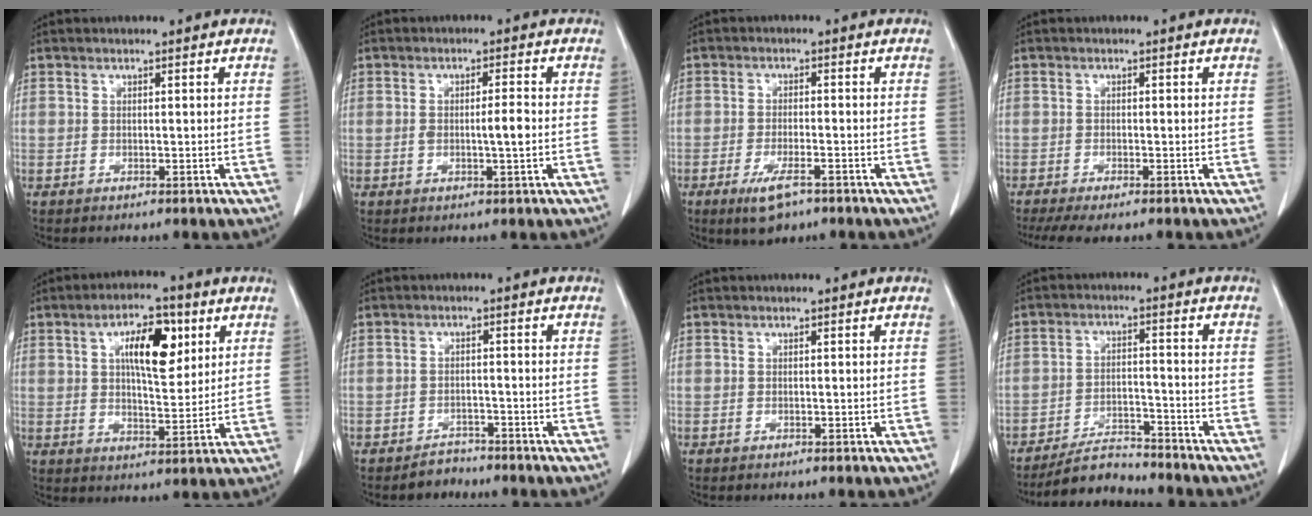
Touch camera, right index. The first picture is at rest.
{"total": 3.4, "force": [-0.4, 0.3, 3.3], "torque": [-0.059, -0.001, -0.006]}
{"total": 5.2, "force": [-3.2, 1.4, 3.8], "torque": [-0.075, -0.008, -0.049]}
{"total": 5.8, "force": [-4.6, 0.9, 3.5], "torque": [-0.052, -0.012, -0.073]}
{"total": 9.8, "force": [3.6, 3.5, 8.4], "torque": [-0.137, 0.011, 0.062]}
{"total": 2.6, "force": [-2.2, 1.3, -0.2], "torque": [0.000, 0.004, -0.034]}
{"total": 0.0}
{"total": 6.8, "force": [-6.6, 1.2, 1.2], "torque": [-0.021, -0.006, -0.113]}